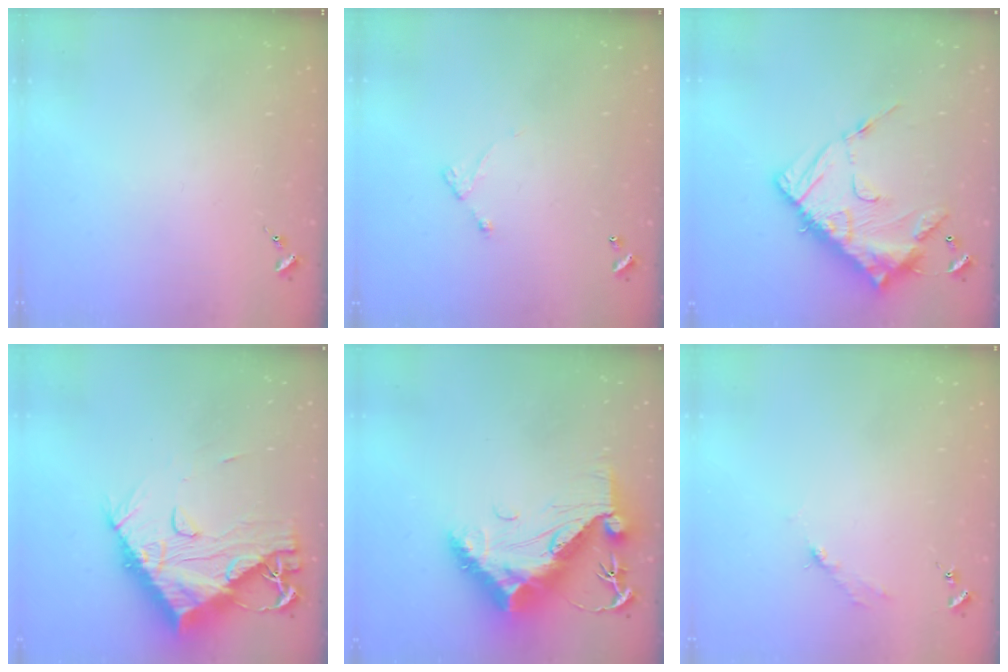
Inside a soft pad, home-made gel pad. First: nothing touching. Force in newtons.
{"total": 4.0, "press": 4.0, "slide": 0.3}
{"total": 16.0, "press": 15.9, "slide": 1.5}
{"total": 18.4, "press": 18.3, "slide": 1.6}
{"total": 19.4, "press": 19.3, "slide": 1.7}
{"total": 2.7, "press": 2.7, "slide": 0.4}